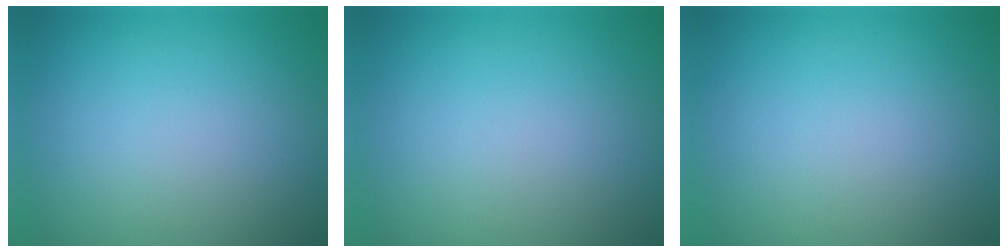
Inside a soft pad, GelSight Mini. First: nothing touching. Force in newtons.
{"total": 0.0}
{"total": 0.0}